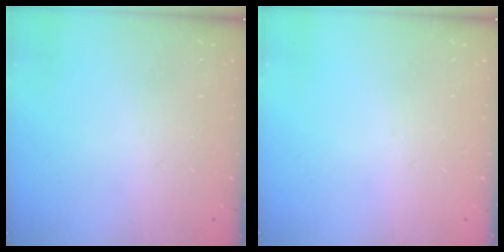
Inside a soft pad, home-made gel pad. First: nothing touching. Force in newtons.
{"total": 0.0}